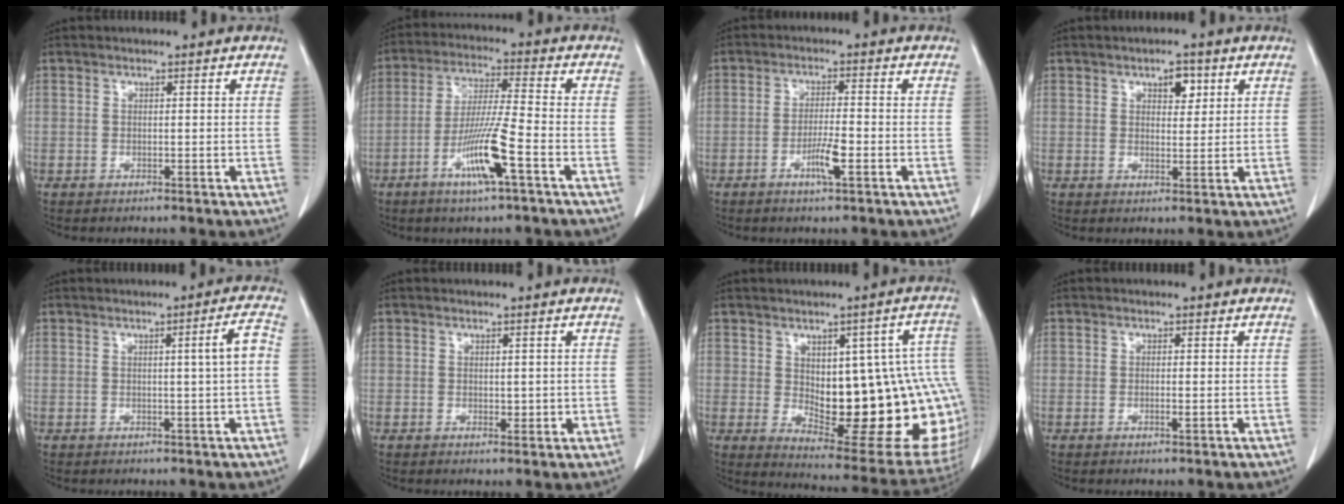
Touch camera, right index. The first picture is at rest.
{"total": 10.0, "force": [-4.3, -0.2, 9.0], "torque": [-0.174, -0.010, -0.081]}
{"total": 4.2, "force": [-1.7, 0.2, 3.8], "torque": [-0.071, -0.004, -0.031]}
{"total": 3.5, "force": [1.7, 1.7, 2.5], "torque": [-0.036, 0.000, 0.025]}
{"total": 3.7, "force": [0.2, -0.6, 3.6], "torque": [-0.056, 0.000, 0.003]}
{"total": 1.4, "force": [0.2, 1.0, 1.0], "torque": [-0.010, -0.001, 0.010]}
{"total": 23.2, "force": [-1.1, 7.1, 22.0], "torque": [-0.217, 0.014, 0.016]}
{"total": 0.7, "force": [-0.1, 0.2, 0.7], "torque": [-0.010, -0.001, 0.002]}